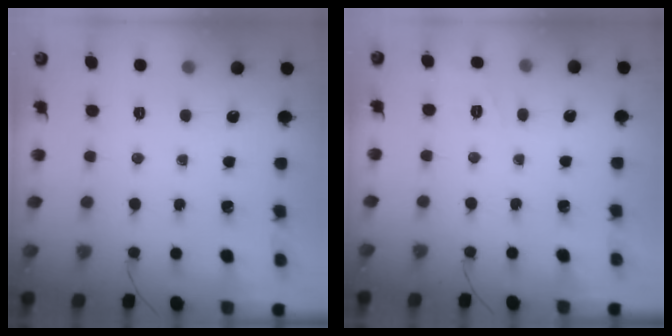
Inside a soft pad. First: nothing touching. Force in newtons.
{"total": 7.9, "press": 7.7, "slide": 2.0}